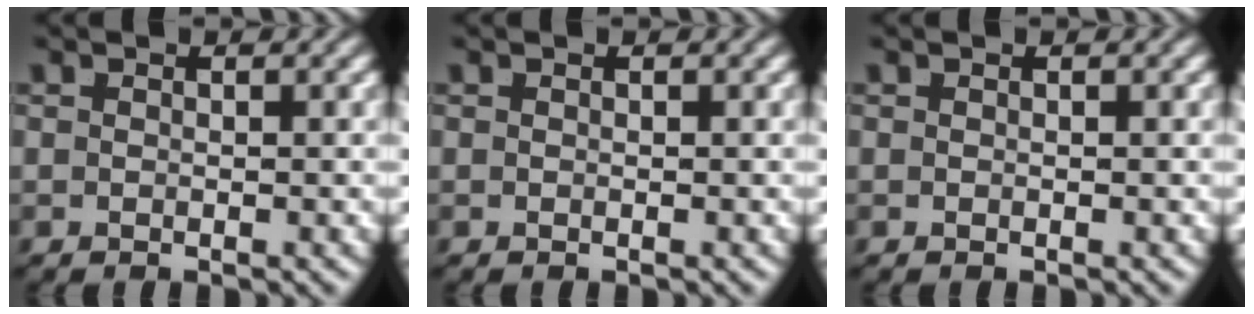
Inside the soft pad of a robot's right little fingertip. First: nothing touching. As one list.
[{"total": 0.0}, {"total": 0.0}]